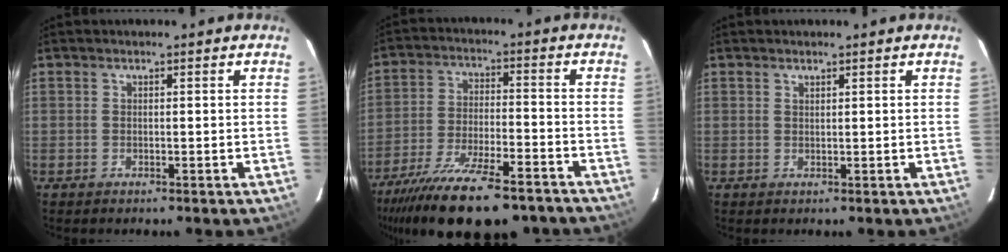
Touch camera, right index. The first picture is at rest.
{"total": 23.4, "force": [-18.5, 6.5, 12.8], "torque": [-0.247, -0.049, -0.283]}
{"total": 0.6, "force": [0.6, 0.2, 0.2], "torque": [-0.003, 0.001, 0.011]}